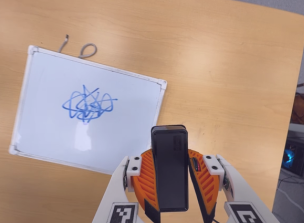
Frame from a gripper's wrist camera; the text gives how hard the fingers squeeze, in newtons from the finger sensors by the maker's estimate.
{"total": 6.7, "left": 6.7, "right": 6.7}